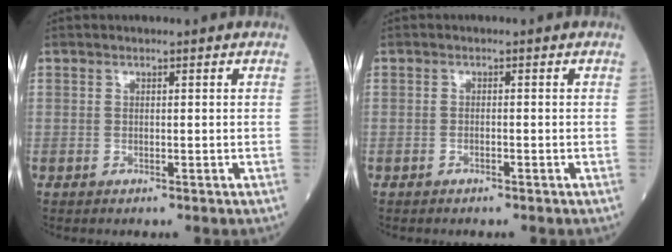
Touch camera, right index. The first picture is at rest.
{"total": 0.6, "force": [-0.4, 0.2, 0.4], "torque": [-0.007, 0.002, -0.009]}